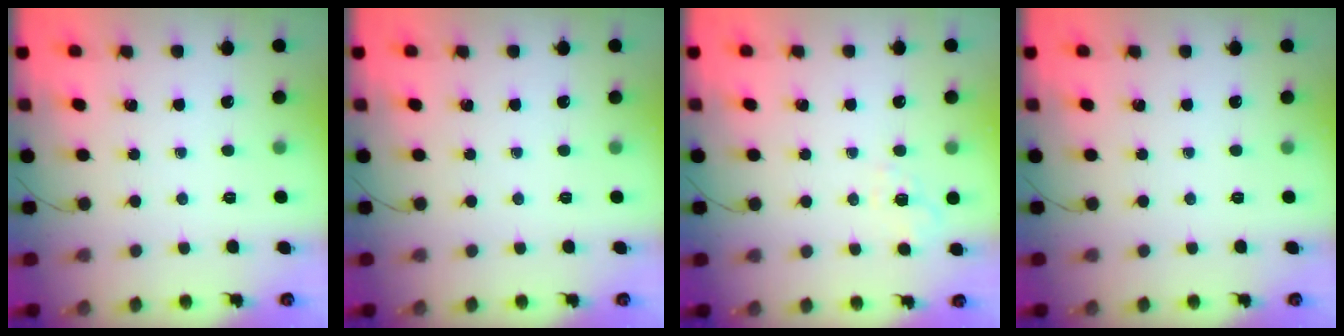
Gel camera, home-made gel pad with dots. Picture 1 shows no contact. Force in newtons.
{"total": 0.0}
{"total": 1.9, "press": 0.8, "slide": 1.8}
{"total": 0.0}